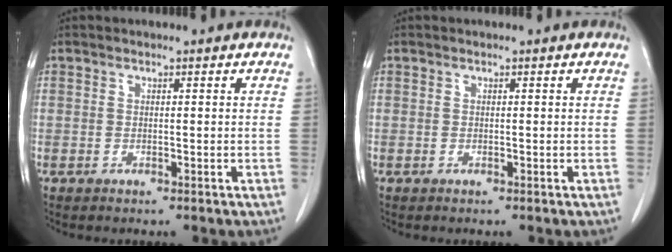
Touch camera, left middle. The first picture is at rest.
{"total": 0.0}